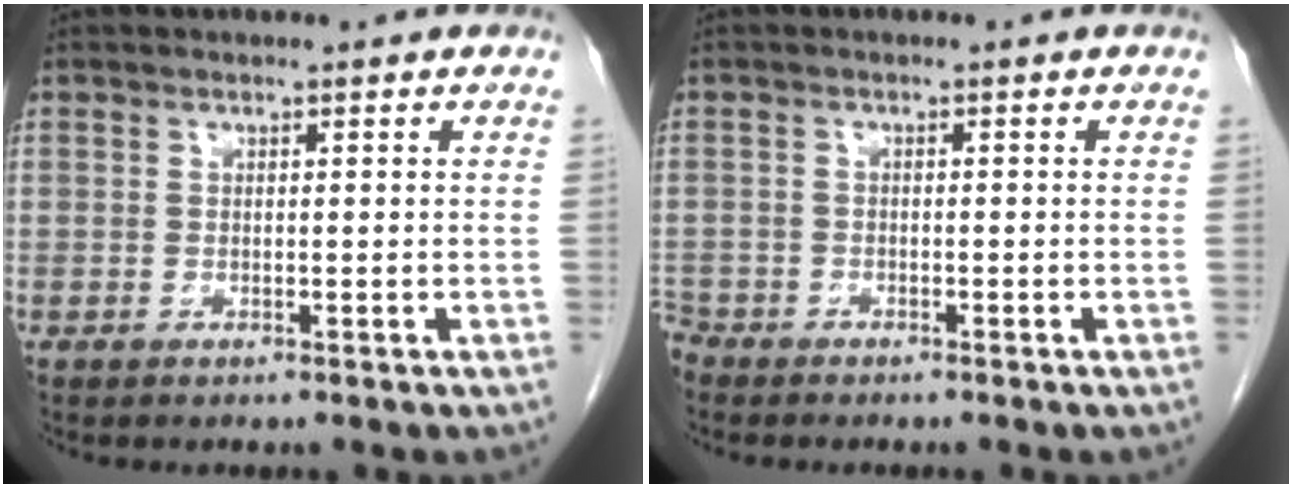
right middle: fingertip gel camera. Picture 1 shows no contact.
{"total": 2.3, "force": [-2.2, 0.8, 0.0], "torque": [-0.003, -0.003, -0.042]}